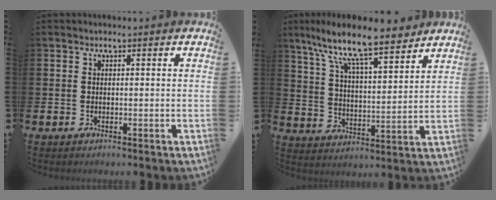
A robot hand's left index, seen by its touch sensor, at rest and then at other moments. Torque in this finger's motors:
{"motor_torque": [0.90, -0.60, 1.05, 0.21]}